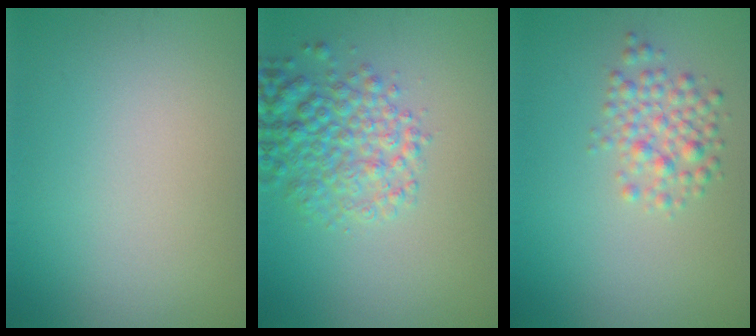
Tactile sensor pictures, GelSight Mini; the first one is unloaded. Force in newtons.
{"total": 4.7, "press": 4.7, "slide": 0.3}
{"total": 2.7, "press": 2.7, "slide": 0.1}